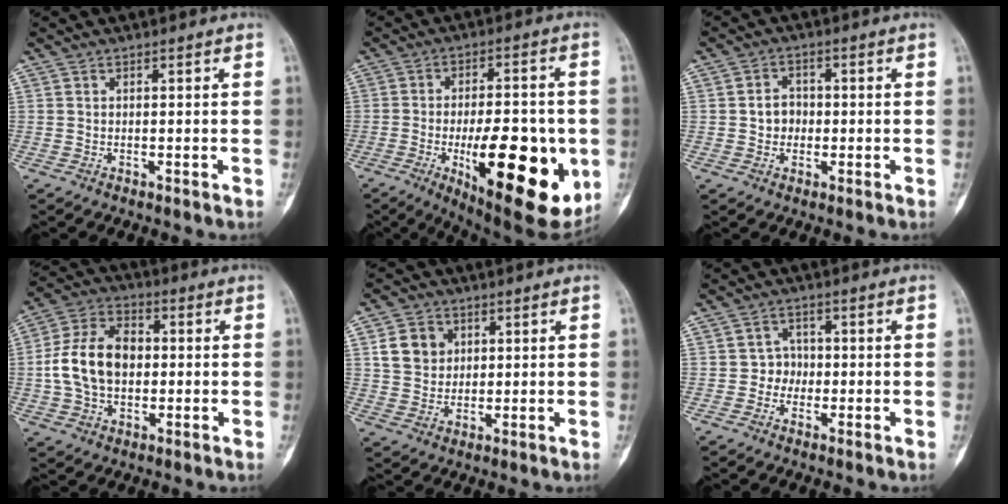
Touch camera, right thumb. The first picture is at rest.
{"total": 23.6, "force": [-5.9, 8.8, 21.0], "torque": [-0.260, -0.007, -0.067]}
{"total": 3.8, "force": [-0.4, 3.4, 1.8], "torque": [-0.004, 0.009, -0.012]}
{"total": 13.4, "force": [-0.1, 9.3, 9.7], "torque": [-0.167, 0.027, -0.006]}
{"total": 7.1, "force": [2.3, 6.0, 3.1], "torque": [-0.029, -0.006, 0.044]}
{"total": 3.2, "force": [-0.6, 3.0, 0.9], "torque": [0.018, 0.012, -0.020]}